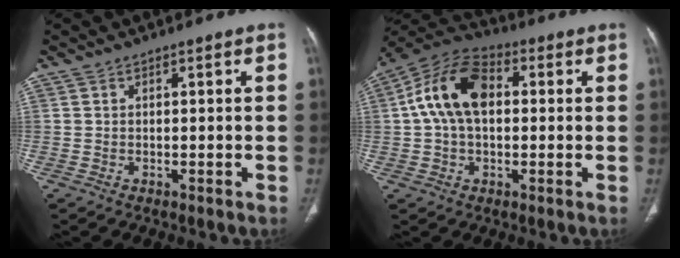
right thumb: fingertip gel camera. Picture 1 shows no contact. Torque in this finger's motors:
{"motor_torque": [1.22, 1.36, 0.39, -0.19, 0.16]}